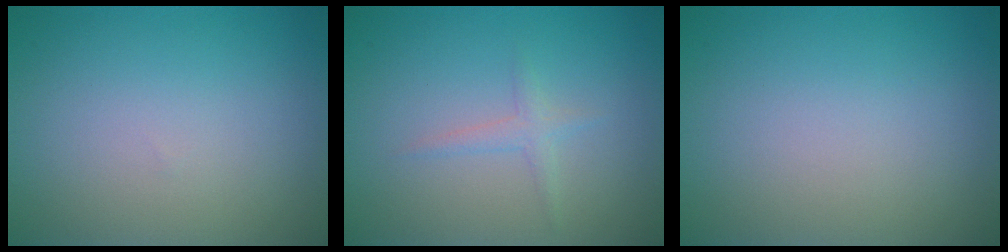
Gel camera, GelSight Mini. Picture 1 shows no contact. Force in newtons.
{"total": 1.2, "press": 1.2, "slide": 0.1}
{"total": 0.0}